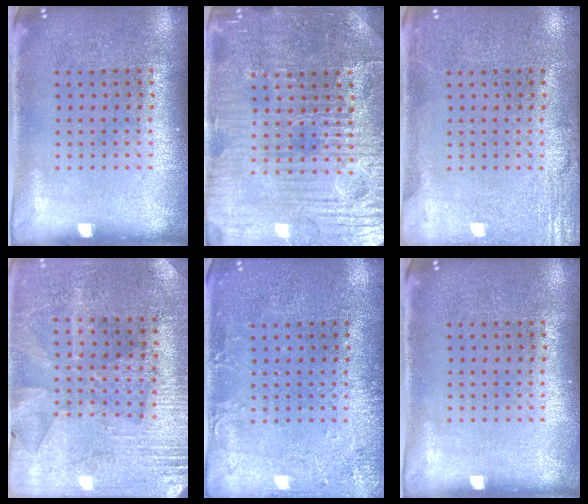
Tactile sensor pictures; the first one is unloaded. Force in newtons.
{"total": 4.8, "press": 4.7, "slide": 1.2}
{"total": 2.6, "press": 2.6, "slide": 0.3}
{"total": 2.8, "press": 2.7, "slide": 0.6}
{"total": 2.1, "press": 2.1, "slide": 0.1}
{"total": 0.0}